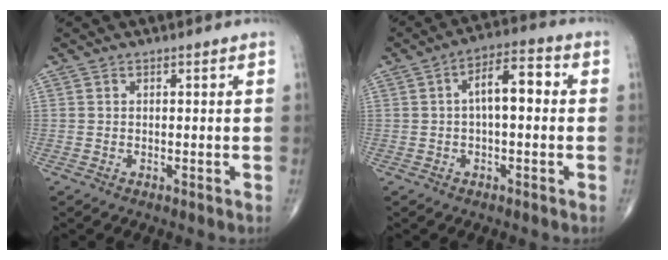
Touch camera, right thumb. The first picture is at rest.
{"total": 8.1, "force": [0.6, 3.5, 7.3], "torque": [-0.110, 0.032, 0.001]}